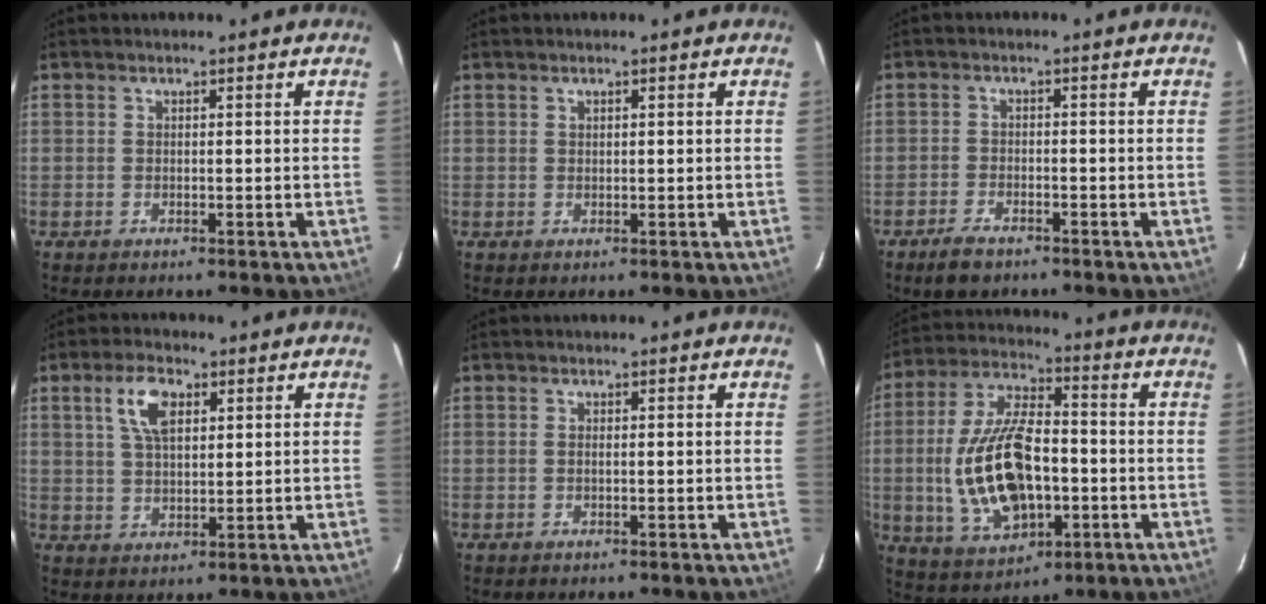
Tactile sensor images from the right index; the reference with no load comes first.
{"total": 0.6, "force": [0.3, 0.3, 0.3], "torque": [-0.006, 0.002, 0.007]}
{"total": 4.4, "force": [-3.3, 1.8, 2.2], "torque": [-0.058, -0.002, -0.060]}
{"total": 6.9, "force": [2.9, 3.3, 5.2], "torque": [-0.101, 0.013, 0.056]}
{"total": 0.6, "force": [0.0, 0.0, 0.6], "torque": [-0.012, 0.001, 0.000]}
{"total": 18.7, "force": [-2.9, 9.5, 15.9], "torque": [-0.332, 0.002, -0.035]}